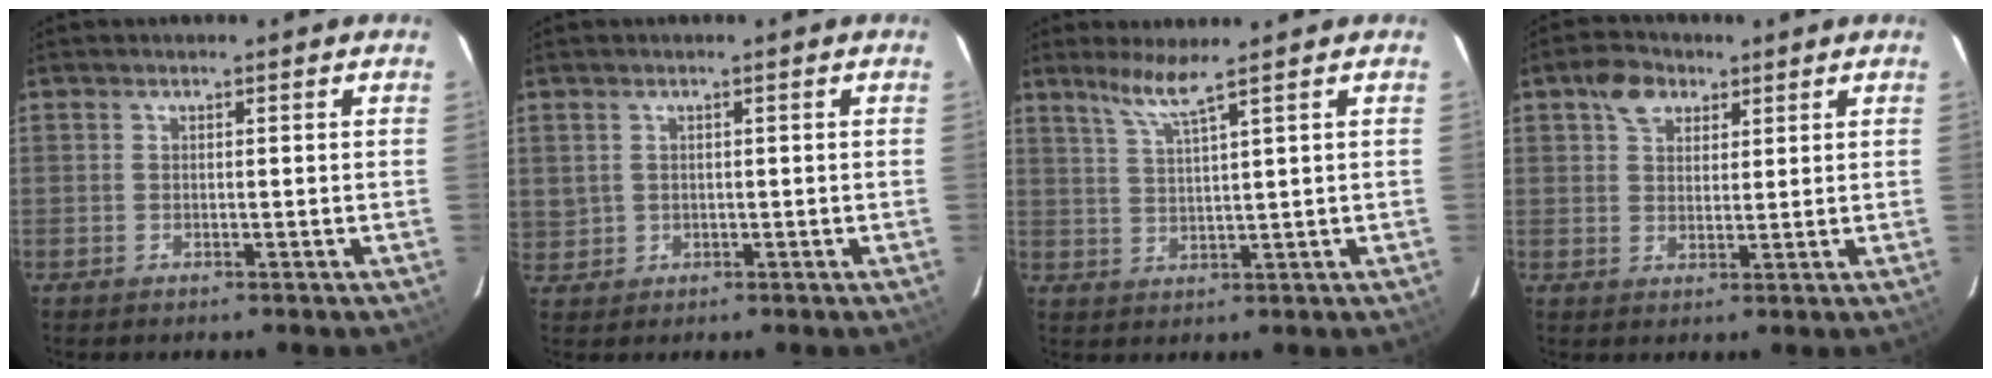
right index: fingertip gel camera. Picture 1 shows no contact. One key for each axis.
{"total": 3.3, "fx": 0.4, "fy": 3.1, "fz": 0.9, "tx": -0.019, "ty": 0.006, "tz": 0.016}
{"total": 4.5, "fx": 3.4, "fy": -1.1, "fz": 2.7, "tx": -0.053, "ty": -0.002, "tz": 0.071}
{"total": 5.4, "fx": 2.9, "fy": 3.8, "fz": 2.6, "tx": -0.040, "ty": 0.017, "tz": 0.051}